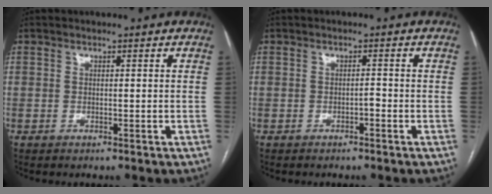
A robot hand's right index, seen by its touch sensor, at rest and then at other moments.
{"total": 0.9, "force": [-0.6, 0.2, 0.7], "torque": [-0.011, 0.002, -0.010]}